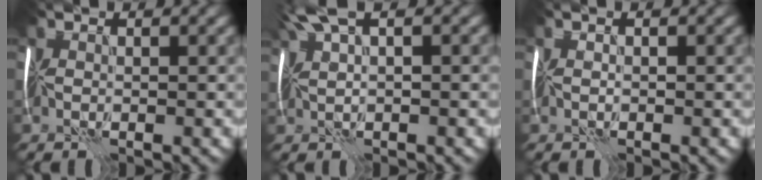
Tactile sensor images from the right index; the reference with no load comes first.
{"total": 4.9, "force": [2.2, 1.6, 4.1], "torque": [-0.101, 0.011, 0.051]}
{"total": 0.6, "force": [-0.1, 0.4, 0.5], "torque": [0.003, 0.011, -0.006]}